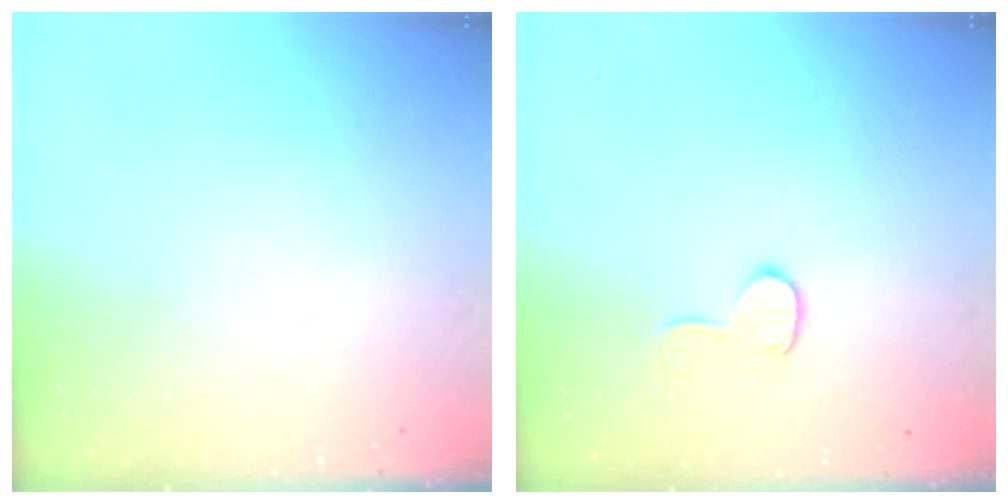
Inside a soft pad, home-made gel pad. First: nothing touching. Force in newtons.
{"total": 8.0, "press": 8.0, "slide": 0.2}